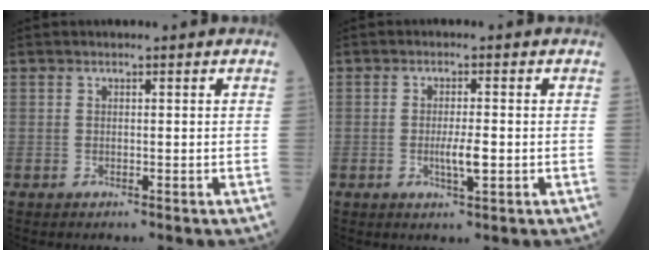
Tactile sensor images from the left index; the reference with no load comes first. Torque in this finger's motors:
{"motor_torque": [0.82, 0.21, 0.33, 0.09]}